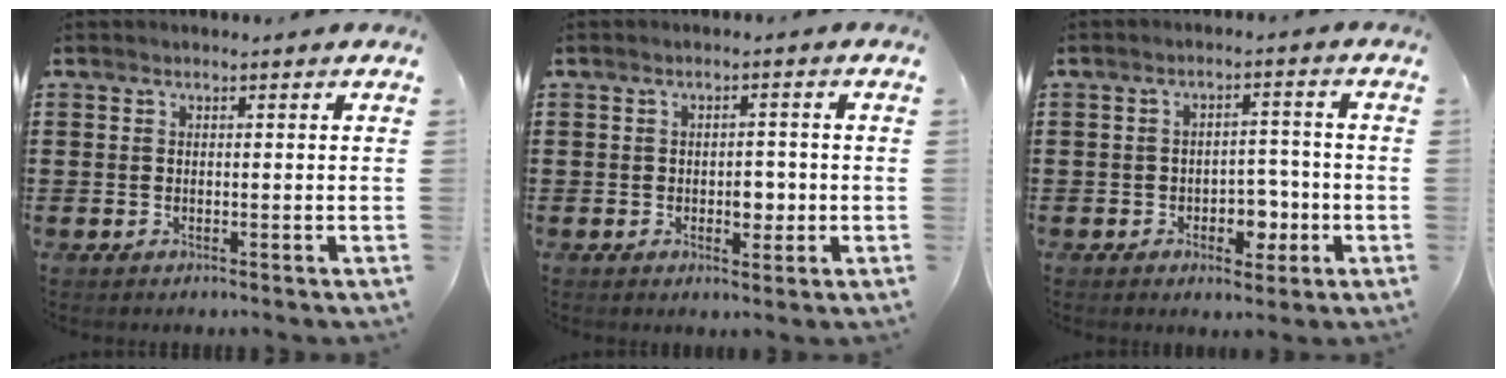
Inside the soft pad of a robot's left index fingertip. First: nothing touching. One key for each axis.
{"total": 3.4, "fx": -0.5, "fy": 2.0, "fz": 2.7, "tx": -0.037, "ty": -0.003, "tz": -0.015}
{"total": 4.7, "fx": -1.8, "fy": 3.1, "fz": 3.1, "tx": -0.048, "ty": 0.007, "tz": -0.035}